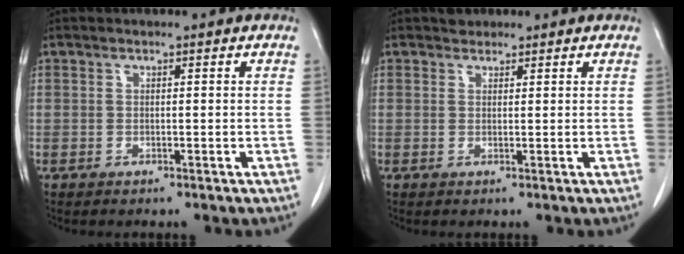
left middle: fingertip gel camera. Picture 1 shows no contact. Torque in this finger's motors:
{"motor_torque": [-0.09, 0.10, -0.06, -0.01]}